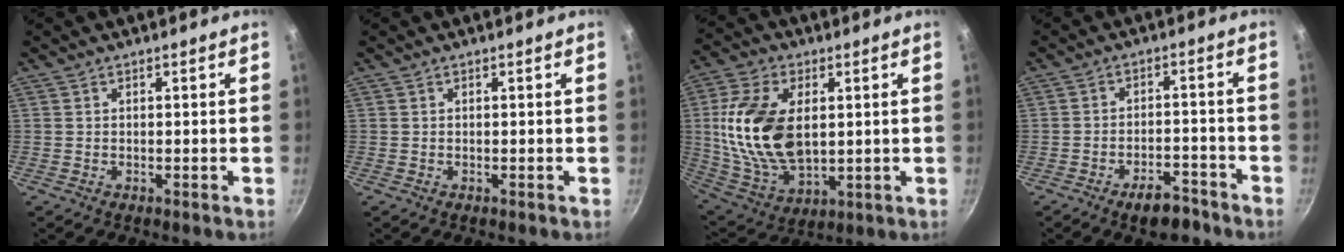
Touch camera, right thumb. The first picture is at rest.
{"total": 0.0}
{"total": 19.2, "force": [2.4, 11.6, 15.1], "torque": [-0.278, -0.011, 0.056]}
{"total": 6.7, "force": [-4.7, 2.9, 3.8], "torque": [-0.036, 0.037, -0.067]}